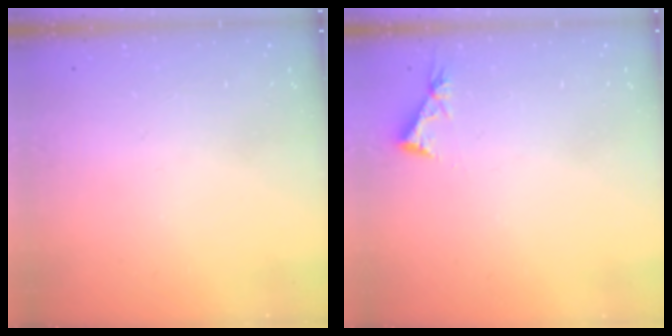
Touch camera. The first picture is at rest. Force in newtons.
{"total": 3.8, "press": 3.7, "slide": 0.4}